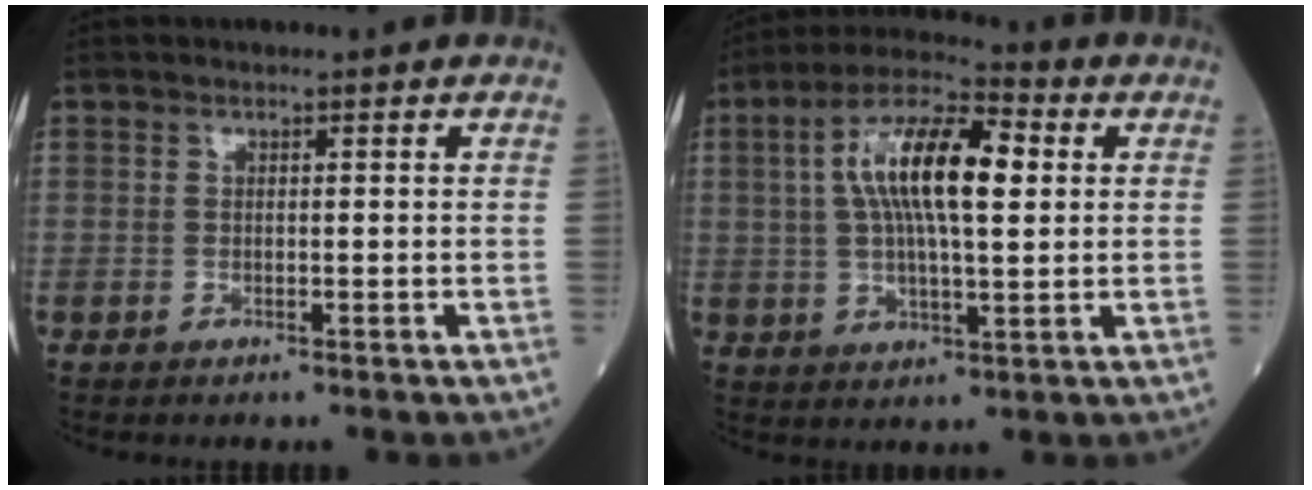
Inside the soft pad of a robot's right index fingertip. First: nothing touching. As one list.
[{"total": 13.6, "force": [2.8, 3.8, 12.8], "torque": [-0.244, 0.028, 0.043]}]